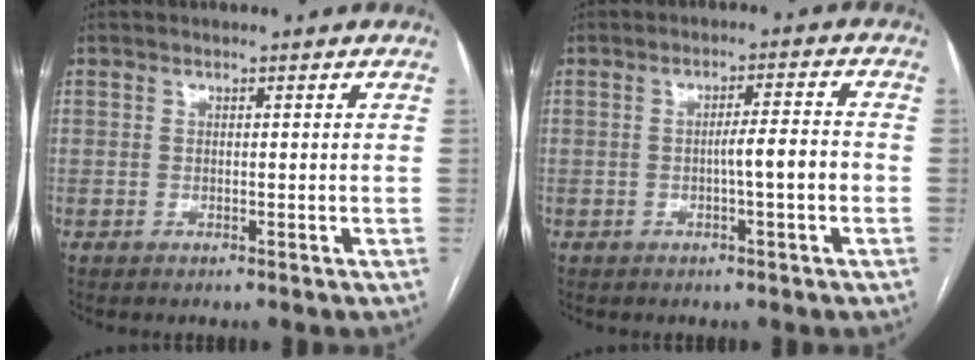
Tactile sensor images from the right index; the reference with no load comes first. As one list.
[{"total": 4.2, "force": [-0.9, -0.1, 4.1], "torque": [-0.063, 0.007, -0.014]}]